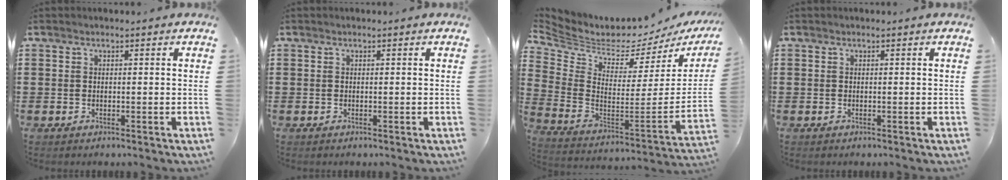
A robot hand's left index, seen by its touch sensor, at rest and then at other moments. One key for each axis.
{"total": 0.0}
{"total": 2.8, "fx": 2.3, "fy": 1.2, "fz": 1.0, "tx": -0.045, "ty": -0.043, "tz": 0.031}
{"total": 0.0}